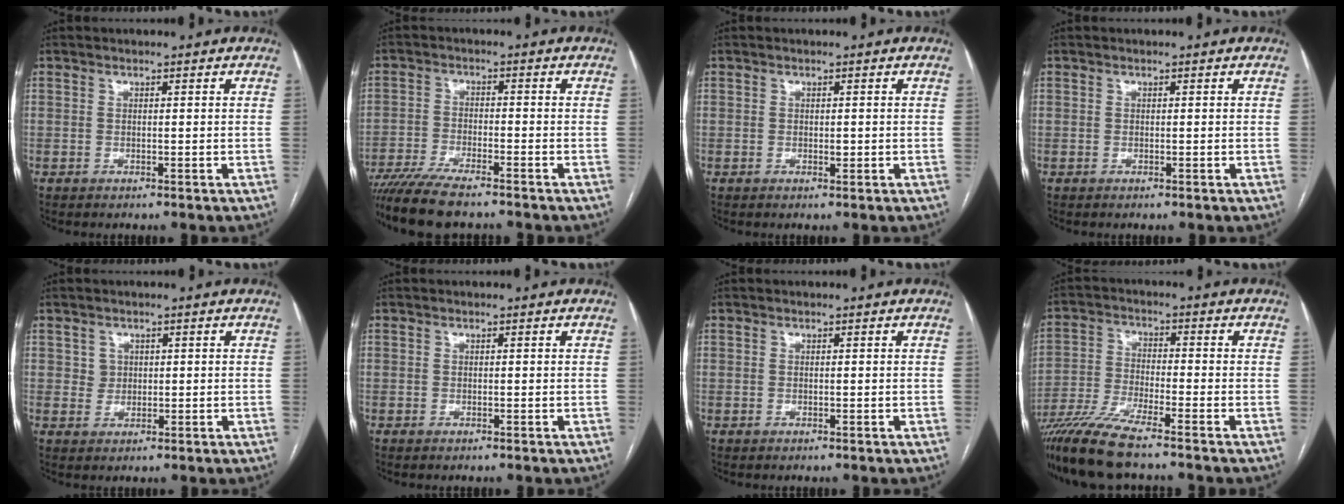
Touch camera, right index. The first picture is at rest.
{"total": 10.4, "force": [-8.8, 1.0, 5.5], "torque": [-0.091, -0.024, -0.146]}
{"total": 0.9, "force": [-0.1, 0.5, 0.8], "torque": [-0.012, -0.001, -0.001]}
{"total": 0.0}
{"total": 2.0, "force": [0.7, 1.9, 0.3], "torque": [0.000, -0.002, 0.009]}
{"total": 0.0}
{"total": 0.0}
{"total": 10.2, "force": [-8.3, -0.3, 5.9], "torque": [-0.114, -0.031, -0.154]}